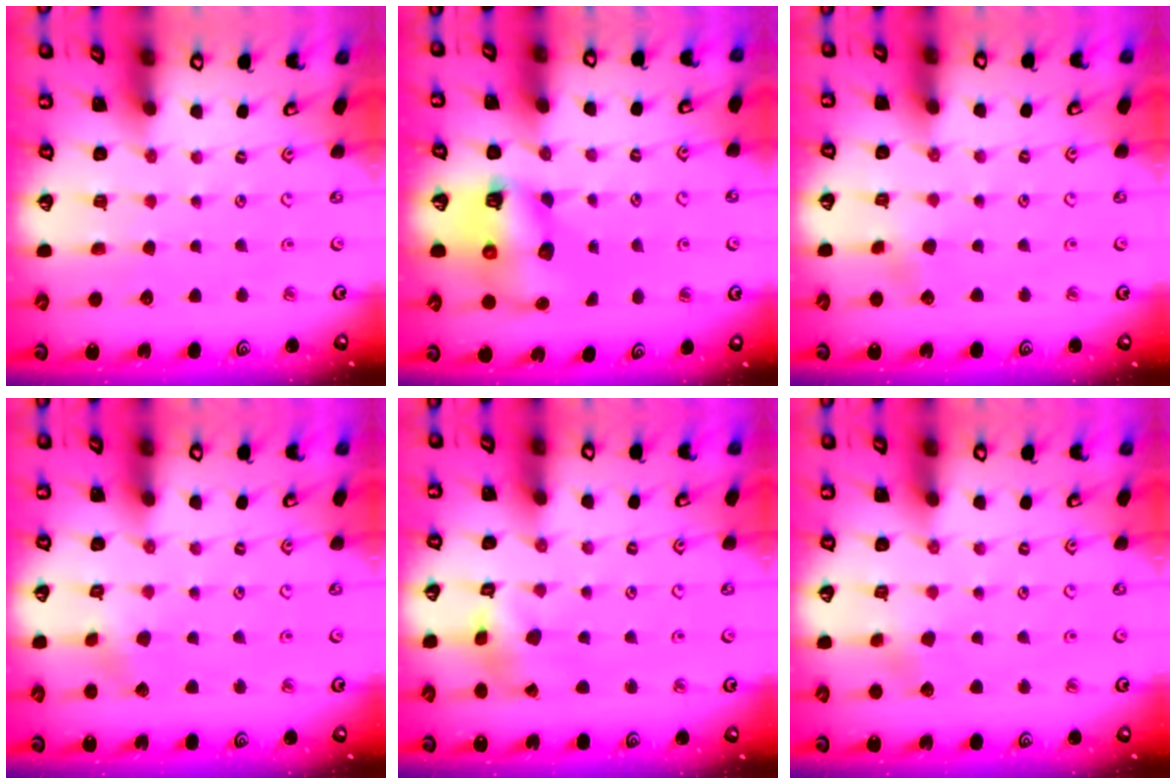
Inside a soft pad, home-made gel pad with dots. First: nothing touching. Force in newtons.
{"total": 10.0, "press": 9.9, "slide": 1.3}
{"total": 3.0, "press": 3.0, "slide": 0.1}
{"total": 2.9, "press": 2.9, "slide": 0.7}
{"total": 5.2, "press": 5.1, "slide": 0.6}
{"total": 3.6, "press": 3.5, "slide": 0.4}